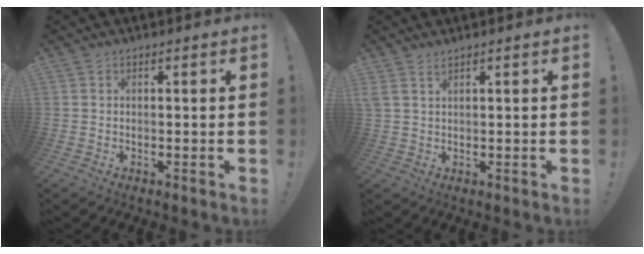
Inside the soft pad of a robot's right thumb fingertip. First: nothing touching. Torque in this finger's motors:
{"motor_torque": [1.81, 1.87, 0.72, 0.02, 0.47]}